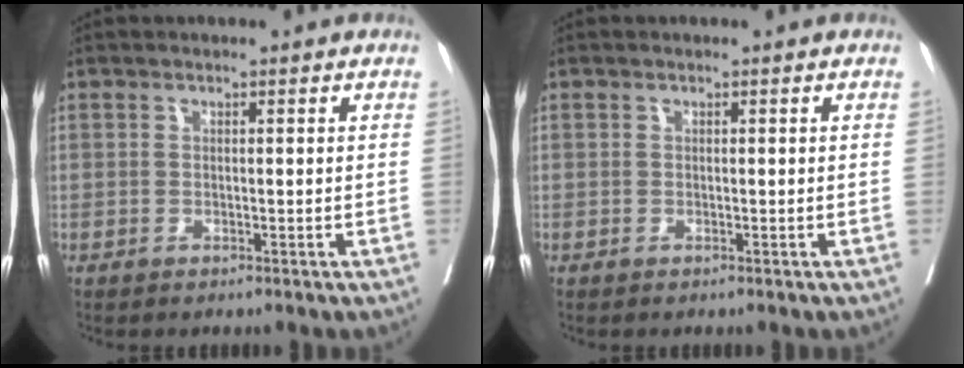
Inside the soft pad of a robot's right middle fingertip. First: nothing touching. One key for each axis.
{"total": 0.0}